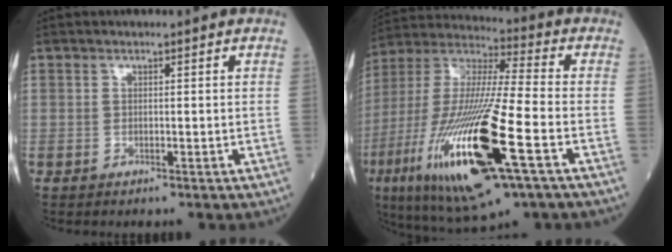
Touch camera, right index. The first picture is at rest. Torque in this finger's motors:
{"motor_torque": [1.80, -0.34, 1.06, 0.21]}